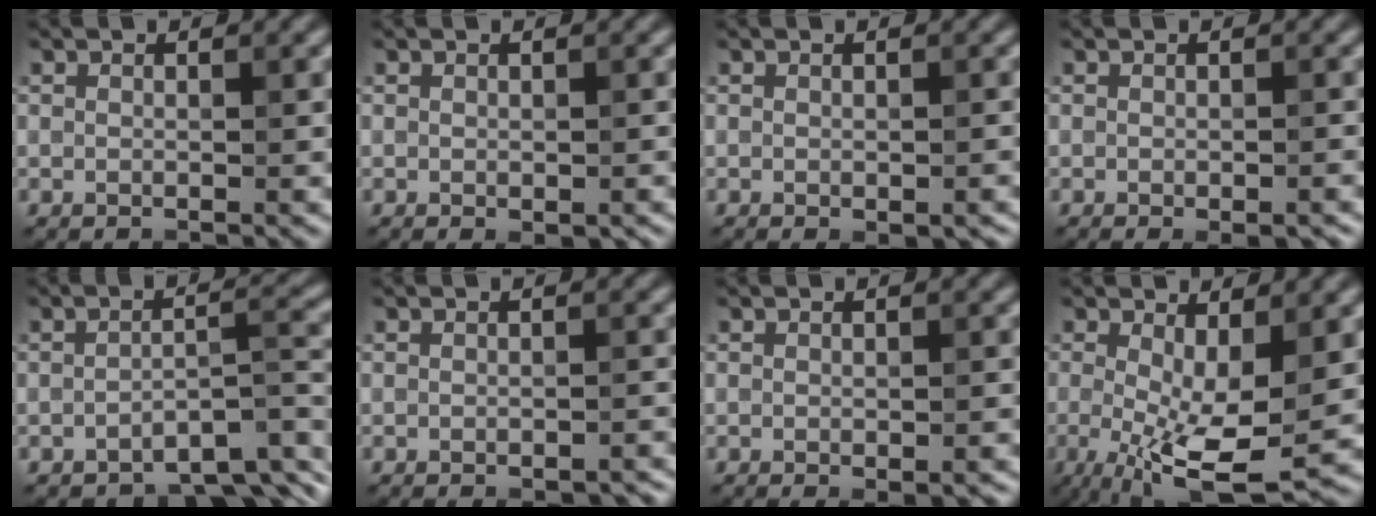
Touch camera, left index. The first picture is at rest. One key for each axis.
{"total": 0.6, "fx": -0.4, "fy": 0.2, "fz": 0.4, "tx": -0.010, "ty": -0.004, "tz": -0.001}
{"total": 0.9, "fx": -0.6, "fy": 0.2, "fz": 0.7, "tx": -0.013, "ty": -0.005, "tz": -0.003}
{"total": 1.8, "fx": -1.0, "fy": 0.3, "fz": 1.4, "tx": -0.022, "ty": -0.003, "tz": -0.012}
{"total": 5.5, "fx": -4.0, "fy": 1.3, "fz": 3.4, "tx": -0.050, "ty": 0.005, "tz": -0.062}
{"total": 1.6, "fx": -1.3, "fy": 0.3, "fz": 0.8, "tx": -0.009, "ty": -0.001, "tz": -0.016}
{"total": 1.5, "fx": -0.8, "fy": 0.3, "fz": 1.2, "tx": -0.019, "ty": -0.004, "tz": -0.008}
{"total": 7.3, "fx": -1.2, "fy": 2.3, "fz": 6.8, "tx": -0.143, "ty": -0.021, "tz": -0.018}